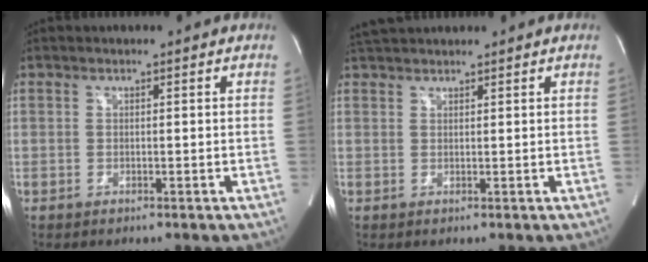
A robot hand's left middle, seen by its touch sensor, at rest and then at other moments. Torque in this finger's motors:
{"motor_torque": [0.44, -0.33, -0.10, 0.03]}